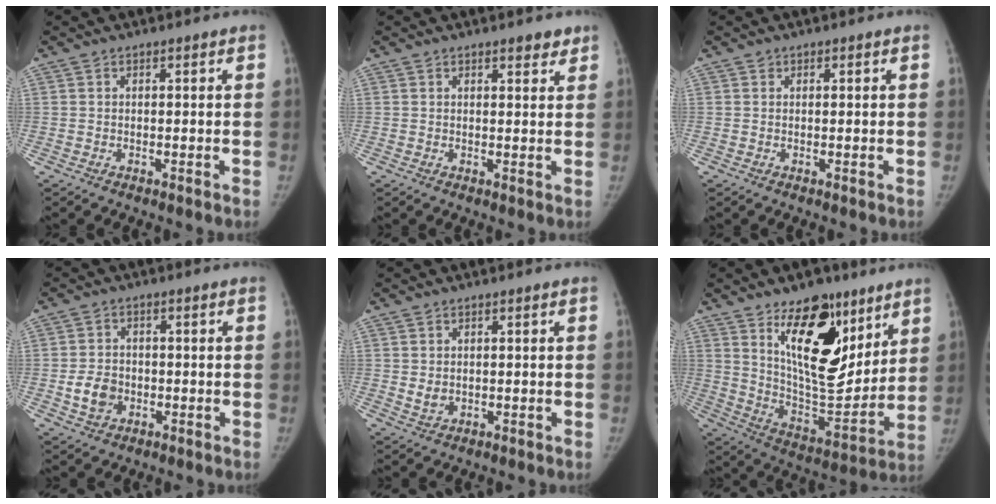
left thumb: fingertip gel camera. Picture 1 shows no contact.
{"total": 2.4, "force": [1.9, 1.2, 1.0], "torque": [0.006, -0.011, 0.022]}
{"total": 0.7, "force": [0.3, 0.6, 0.0], "torque": [0.008, 0.000, 0.002]}
{"total": 5.4, "force": [-1.3, 4.4, 3.0], "torque": [-0.040, 0.006, -0.021]}
{"total": 2.4, "force": [0.2, 1.9, 1.4], "torque": [-0.017, -0.004, 0.010]}
{"total": 21.6, "force": [11.0, 10.7, 15.2], "torque": [-0.175, -0.082, 0.189]}